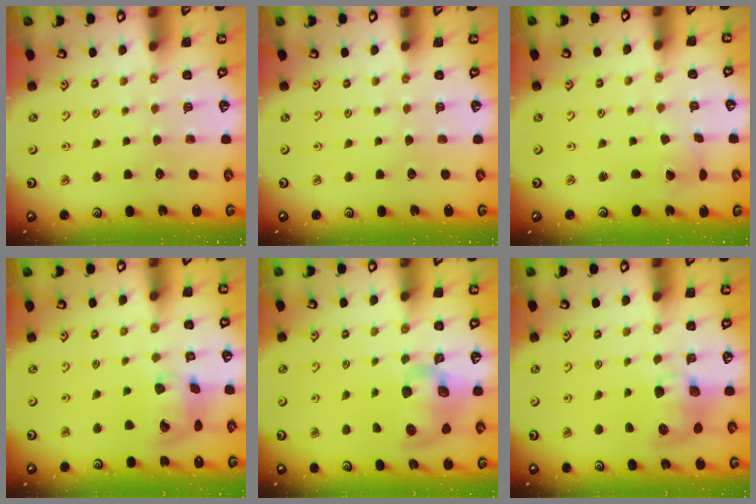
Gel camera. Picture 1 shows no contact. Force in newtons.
{"total": 0.0}
{"total": 1.0, "press": 1.0, "slide": 0.1}
{"total": 15.6, "press": 15.4, "slide": 2.4}
{"total": 11.5, "press": 11.4, "slide": 1.9}
{"total": 8.1, "press": 8.0, "slide": 1.1}